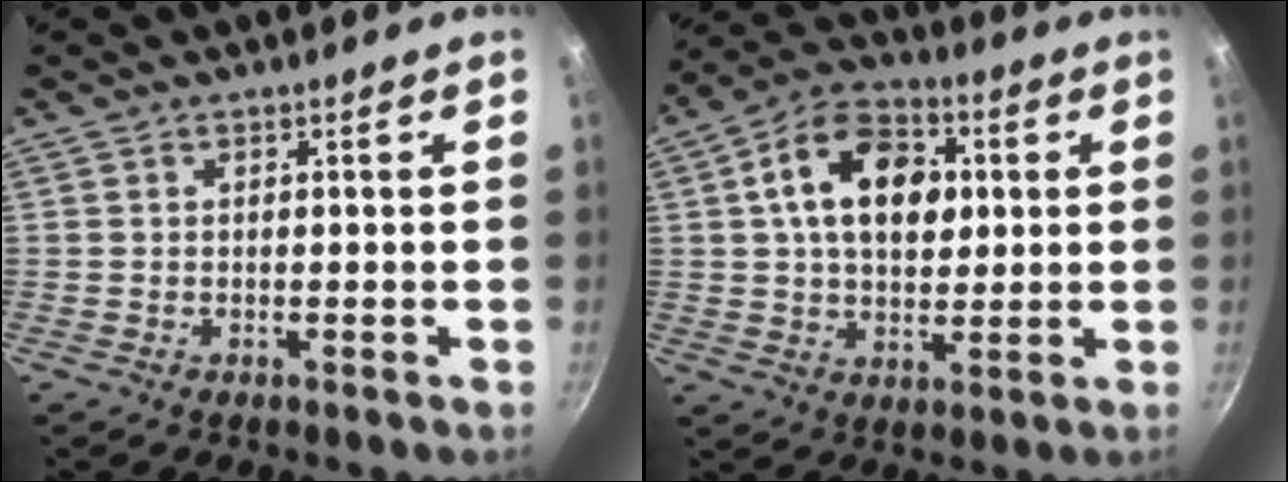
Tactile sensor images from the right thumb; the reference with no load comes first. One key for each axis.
{"total": 15.8, "fx": 3.2, "fy": 10.6, "fz": 11.2, "tx": -0.152, "ty": 0.012, "tz": 0.040}